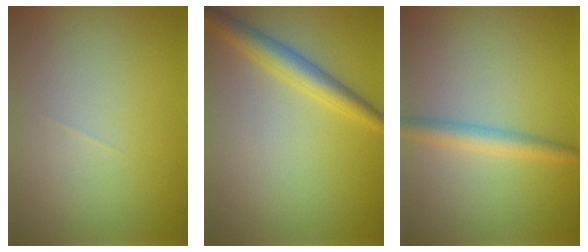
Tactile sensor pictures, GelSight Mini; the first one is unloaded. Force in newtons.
{"total": 3.1, "press": 3.1, "slide": 0.0}
{"total": 2.4, "press": 2.4, "slide": 0.0}